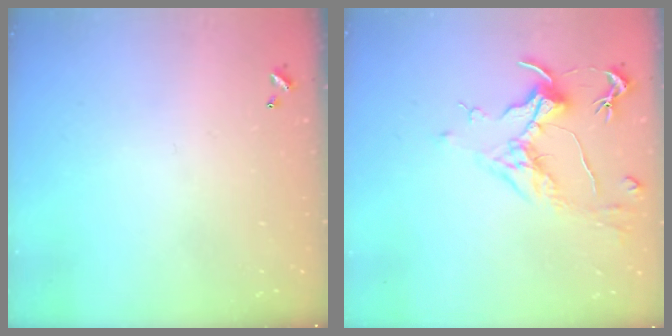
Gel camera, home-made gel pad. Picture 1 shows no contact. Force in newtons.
{"total": 1.8, "press": 1.6, "slide": 0.9}